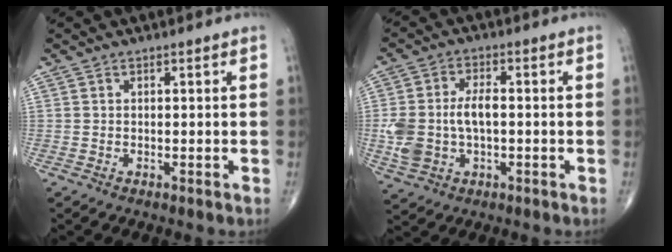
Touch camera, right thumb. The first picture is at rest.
{"total": 9.5, "force": [-0.7, 5.8, 7.5], "torque": [-0.157, 0.017, -0.007]}